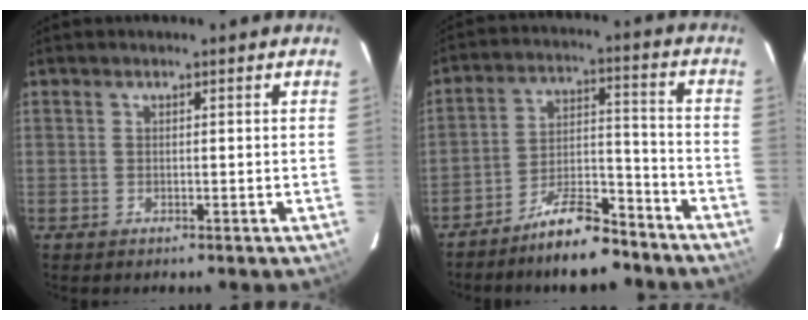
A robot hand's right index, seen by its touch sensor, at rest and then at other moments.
{"total": 12.1, "force": [-10.1, 3.3, 5.8], "torque": [-0.108, 0.028, -0.163]}